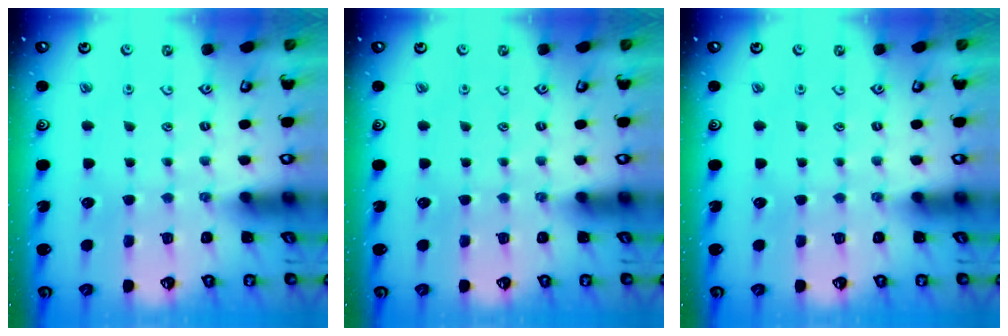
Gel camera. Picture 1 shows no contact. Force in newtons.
{"total": 0.0}
{"total": 0.0}